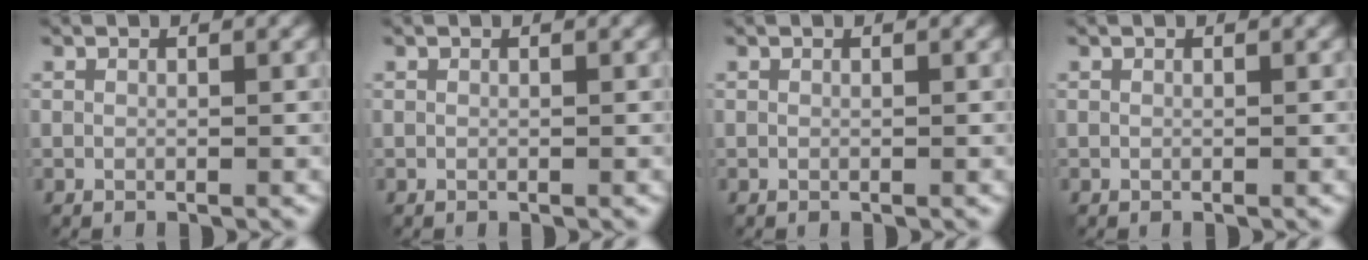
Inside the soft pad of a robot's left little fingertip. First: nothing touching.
{"total": 0.0}
{"total": 0.0}
{"total": 0.0}